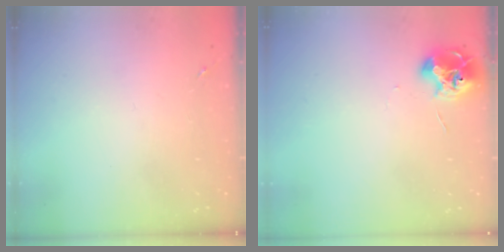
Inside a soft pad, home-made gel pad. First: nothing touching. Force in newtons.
{"total": 9.3, "press": 9.3, "slide": 1.0}